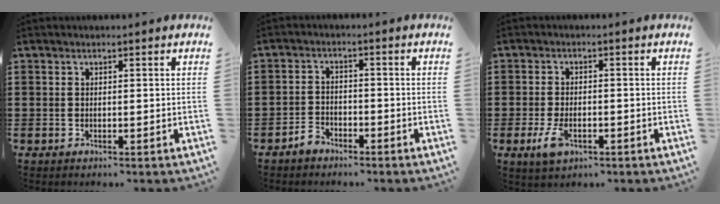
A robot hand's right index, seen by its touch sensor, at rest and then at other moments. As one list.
[{"total": 2.6, "force": [-2.2, 1.2, 0.5], "torque": [-0.014, 0.006, -0.047]}, {"total": 4.1, "force": [-1.6, 2.2, 3.2], "torque": [-0.074, -0.005, -0.032]}]